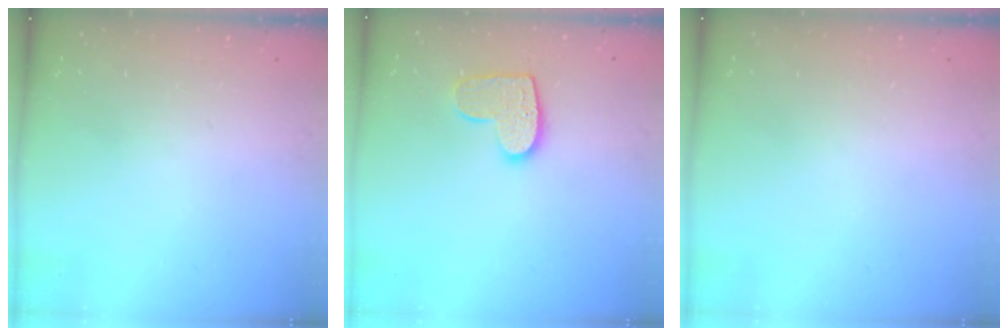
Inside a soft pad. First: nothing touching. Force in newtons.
{"total": 10.8, "press": 10.8, "slide": 0.7}
{"total": 0.6, "press": 0.5, "slide": 0.2}